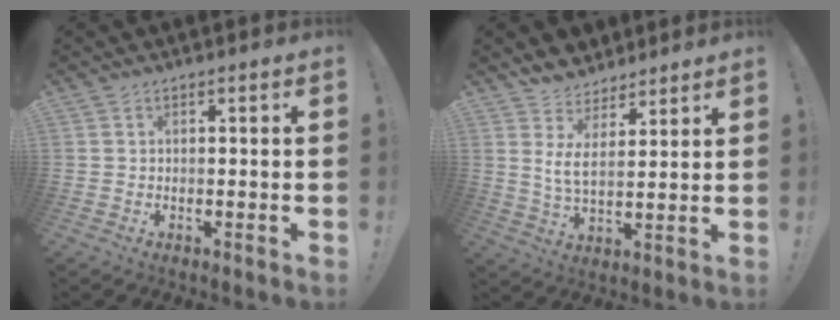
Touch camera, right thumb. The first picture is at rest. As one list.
[{"total": 7.9, "force": [5.0, 3.7, 4.9], "torque": [-0.086, -0.028, 0.096]}]